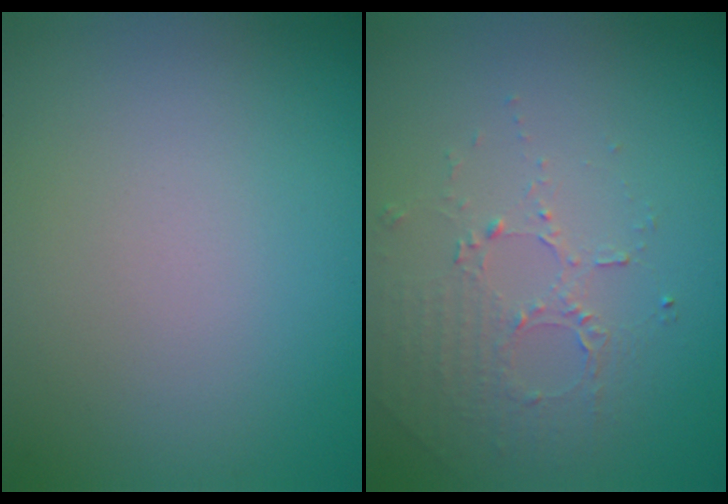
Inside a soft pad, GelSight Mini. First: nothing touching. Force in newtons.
{"total": 1.7, "press": 1.2, "slide": 1.2}